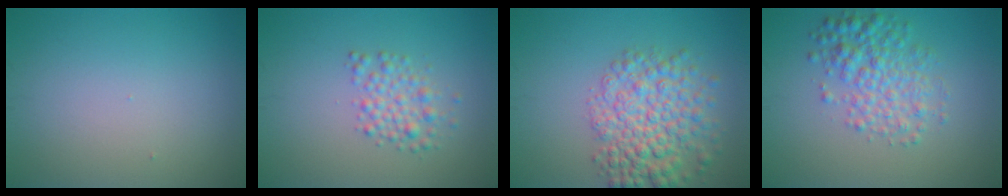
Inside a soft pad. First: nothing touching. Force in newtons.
{"total": 2.4, "press": 2.4, "slide": 0.1}
{"total": 6.5, "press": 6.5, "slide": 0.2}
{"total": 4.2, "press": 4.2, "slide": 0.1}